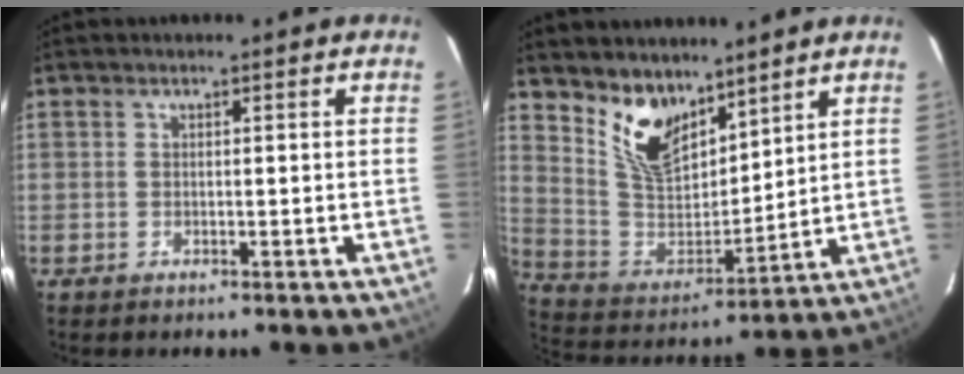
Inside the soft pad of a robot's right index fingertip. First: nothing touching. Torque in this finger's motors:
{"motor_torque": [0.14, 0.52, 0.18, 0.07]}